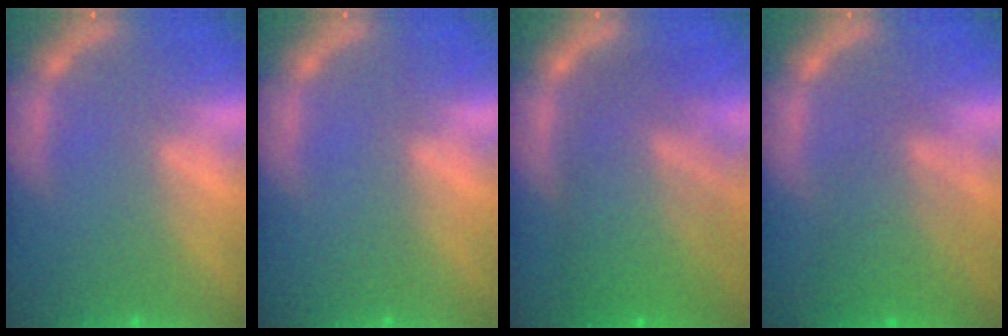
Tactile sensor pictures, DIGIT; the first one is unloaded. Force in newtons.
{"total": 0.0}
{"total": 9.5}
{"total": 5.6}